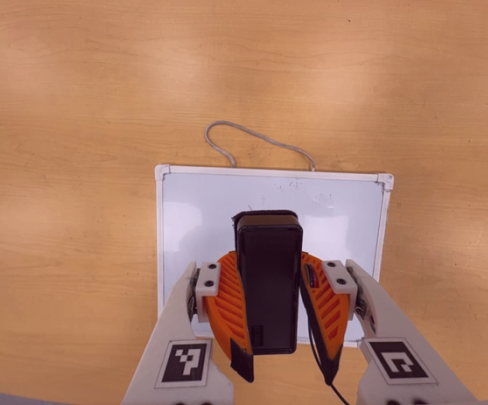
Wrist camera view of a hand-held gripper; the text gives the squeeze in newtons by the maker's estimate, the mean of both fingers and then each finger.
{"total": 9.6, "left": 7.9, "right": 11.2}